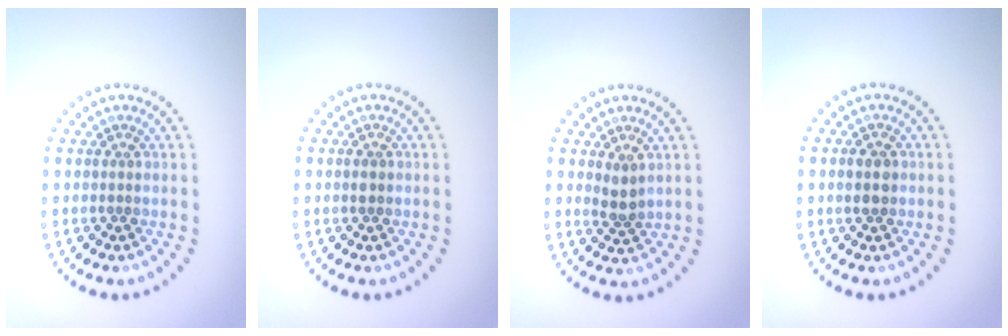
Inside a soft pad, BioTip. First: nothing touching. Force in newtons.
{"total": 1.2, "press": 1.2, "slide": 0.0}
{"total": 1.4, "press": 1.4, "slide": 0.5}
{"total": 2.4, "press": 2.4, "slide": 0.1}